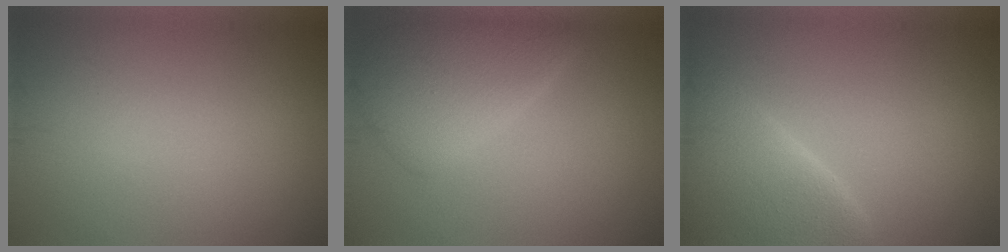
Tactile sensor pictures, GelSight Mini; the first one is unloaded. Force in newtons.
{"total": 4.8, "press": 4.8, "slide": 0.1}
{"total": 5.8, "press": 5.7, "slide": 0.5}